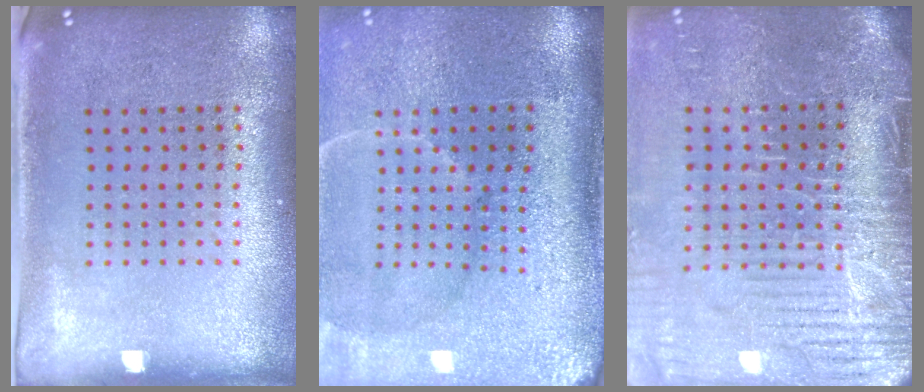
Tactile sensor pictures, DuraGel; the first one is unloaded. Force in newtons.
{"total": 4.7, "press": 3.9, "slide": 2.7}
{"total": 4.7, "press": 4.1, "slide": 2.3}